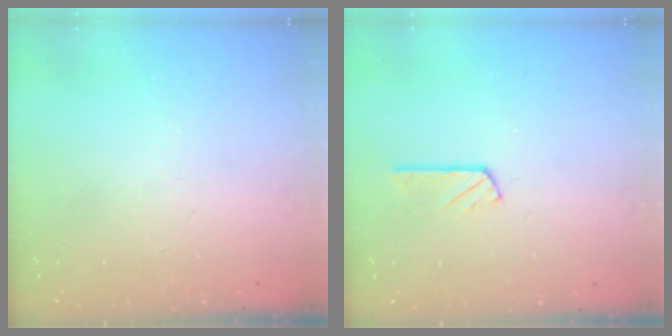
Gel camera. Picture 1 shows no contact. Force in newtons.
{"total": 2.7, "press": 2.7, "slide": 0.3}